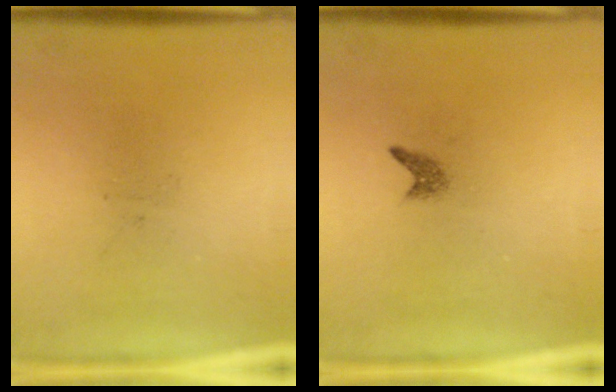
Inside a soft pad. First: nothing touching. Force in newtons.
{"total": 0.9}